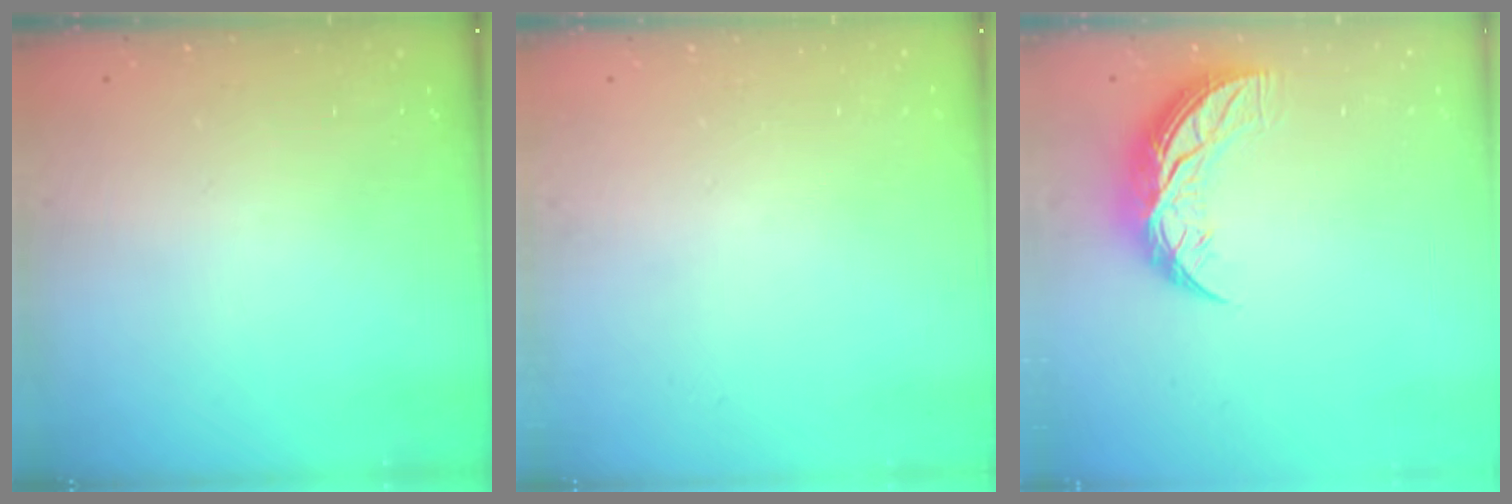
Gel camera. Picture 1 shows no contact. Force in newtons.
{"total": 0.0}
{"total": 9.0, "press": 9.0, "slide": 0.8}